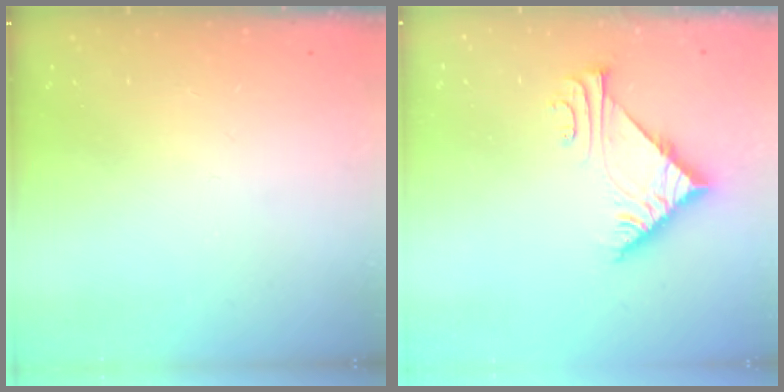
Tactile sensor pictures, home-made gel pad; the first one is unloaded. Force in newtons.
{"total": 7.7, "press": 7.7, "slide": 0.4}